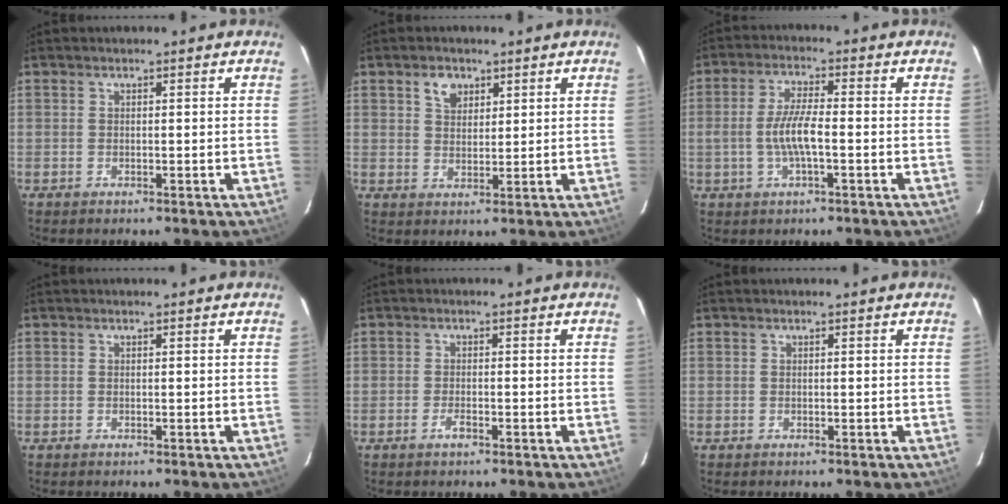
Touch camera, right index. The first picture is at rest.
{"total": 4.0, "force": [2.2, 2.8, 1.9], "torque": [-0.024, 0.010, 0.041]}
{"total": 6.5, "force": [-1.4, 1.3, 6.2], "torque": [-0.125, 0.002, -0.026]}
{"total": 0.0}
{"total": 1.6, "force": [-1.0, 0.6, 1.1], "torque": [-0.023, -0.003, -0.019]}
{"total": 0.0}